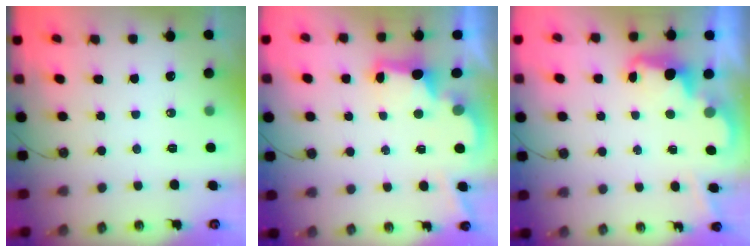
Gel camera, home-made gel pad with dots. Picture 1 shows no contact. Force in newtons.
{"total": 2.8, "press": 2.7, "slide": 0.9}
{"total": 2.5, "press": 2.5, "slide": 0.5}